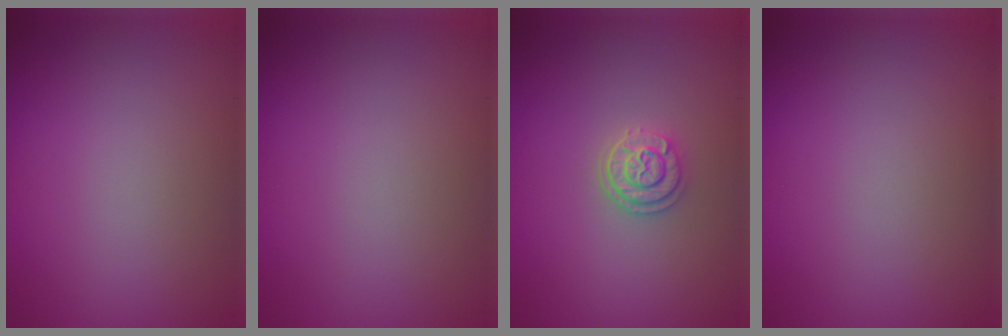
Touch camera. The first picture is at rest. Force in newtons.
{"total": 0.0}
{"total": 2.2, "press": 2.1, "slide": 0.9}
{"total": 0.0}